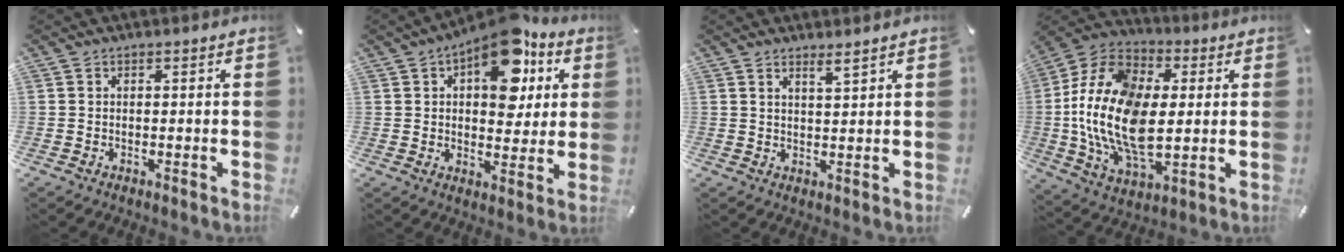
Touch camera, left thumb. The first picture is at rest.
{"total": 15.0, "force": [7.0, 8.3, 10.3], "torque": [-0.138, -0.033, 0.118]}
{"total": 2.7, "force": [2.4, -0.2, 1.2], "torque": [-0.026, -0.011, 0.043]}
{"total": 20.4, "force": [-0.2, 12.9, 15.8], "torque": [-0.370, -0.005, -0.007]}